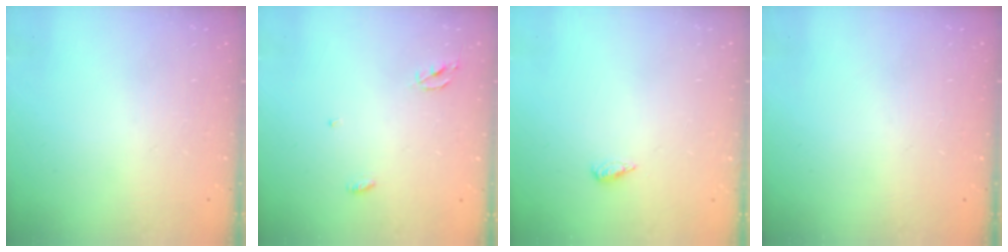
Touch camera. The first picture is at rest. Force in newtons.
{"total": 3.2, "press": 3.2, "slide": 0.2}
{"total": 2.2, "press": 2.2, "slide": 0.4}
{"total": 0.0}